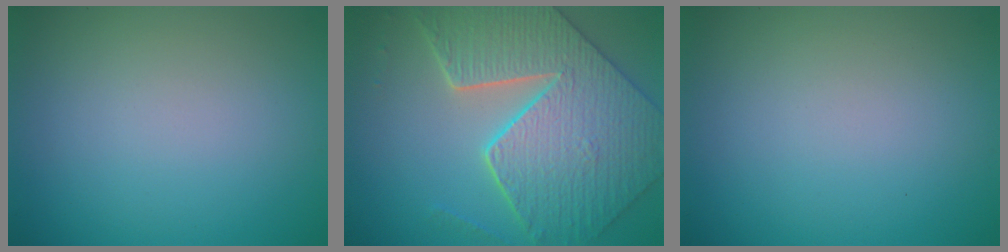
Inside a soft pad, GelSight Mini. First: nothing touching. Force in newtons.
{"total": 8.2, "press": 6.8, "slide": 4.5}
{"total": 0.0}